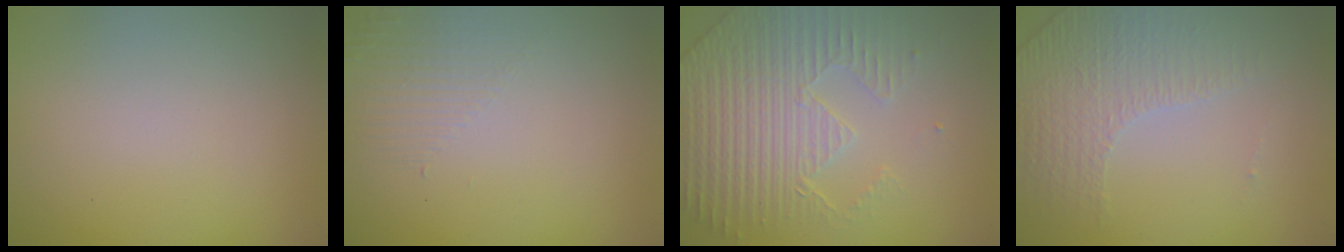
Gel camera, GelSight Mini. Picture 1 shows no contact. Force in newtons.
{"total": 1.4, "press": 0.2, "slide": 1.4}
{"total": 4.2, "press": 4.1, "slide": 1.0}
{"total": 4.4, "press": 2.8, "slide": 3.4}